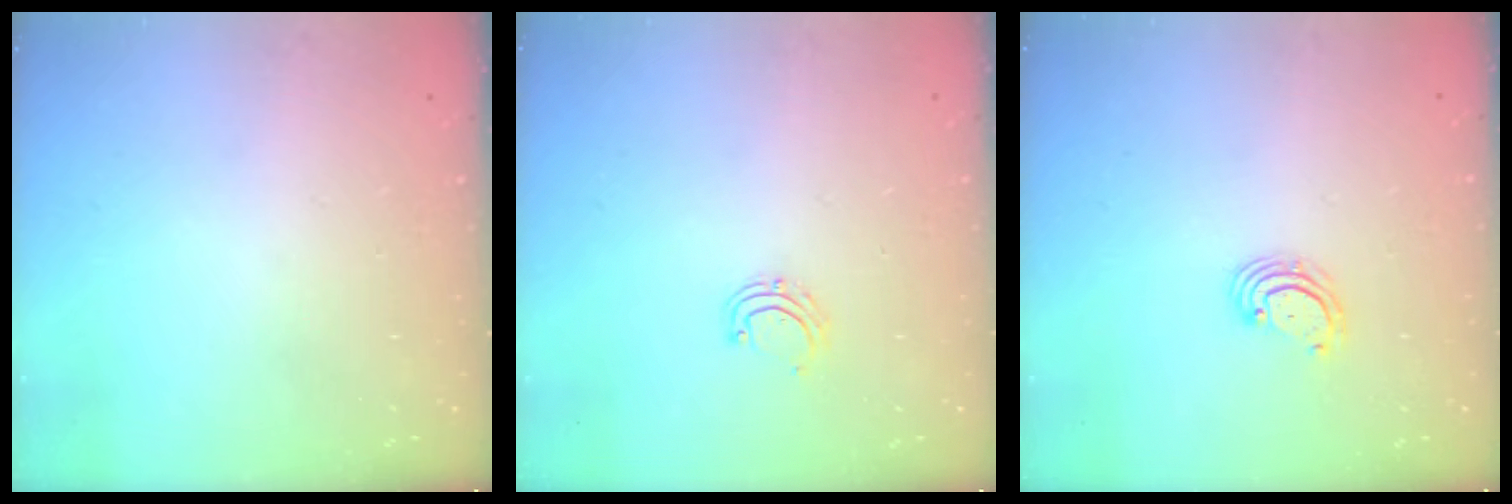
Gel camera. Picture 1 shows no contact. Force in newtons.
{"total": 4.6, "press": 4.5, "slide": 0.5}
{"total": 3.1, "press": 3.1, "slide": 0.6}